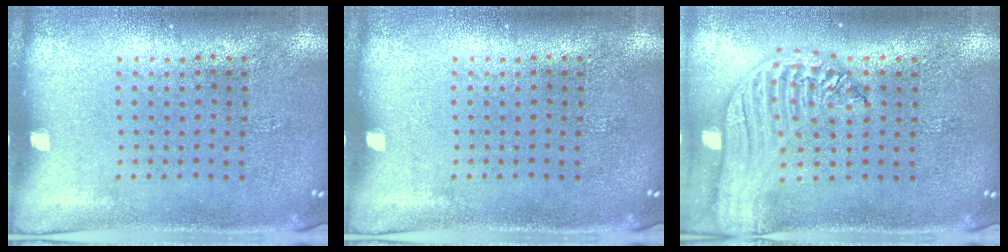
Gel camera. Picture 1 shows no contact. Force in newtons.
{"total": 0.0}
{"total": 2.6, "press": 2.1, "slide": 1.5}